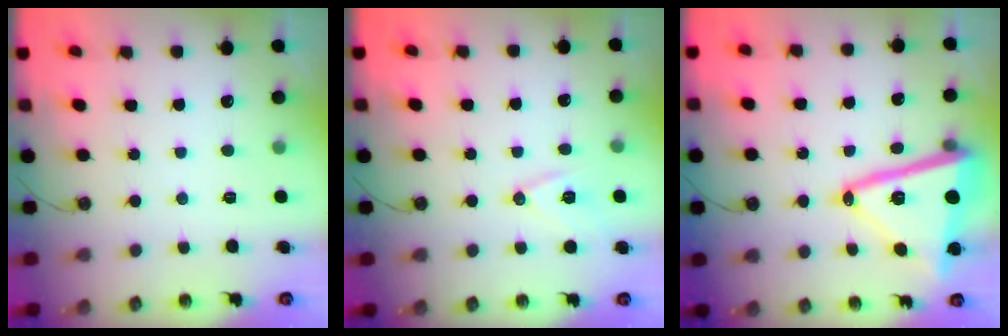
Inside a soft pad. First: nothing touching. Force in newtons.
{"total": 9.6, "press": 8.9, "slide": 3.5}
{"total": 20.2, "press": 20.1, "slide": 1.7}